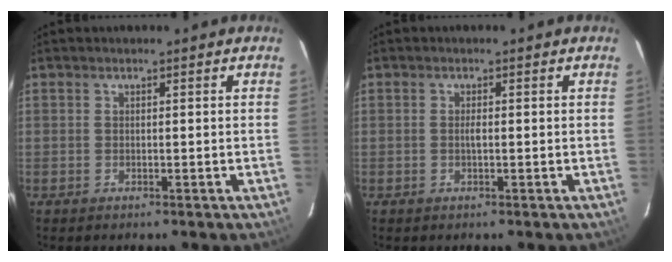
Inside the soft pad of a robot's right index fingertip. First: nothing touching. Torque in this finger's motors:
{"motor_torque": [0.42, 0.18, 0.17, 0.04]}